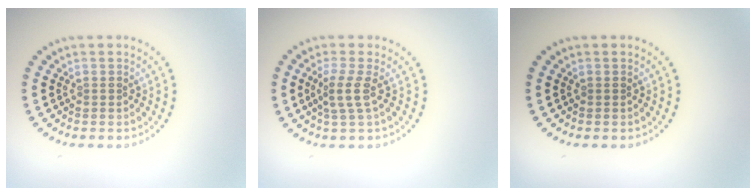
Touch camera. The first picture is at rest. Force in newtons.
{"total": 2.1, "press": 1.6, "slide": 1.4}
{"total": 0.0}